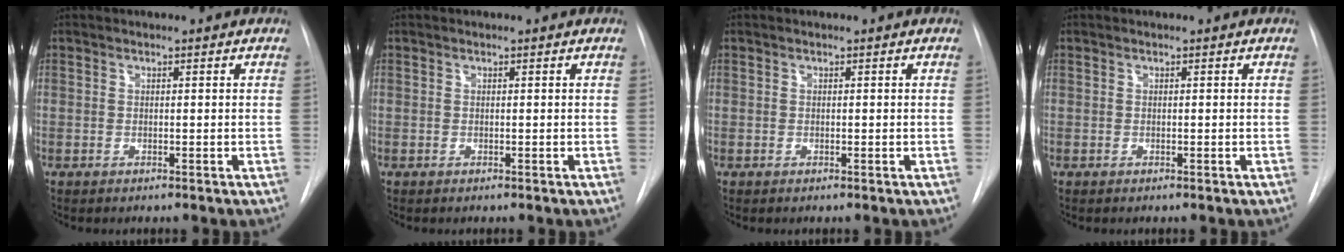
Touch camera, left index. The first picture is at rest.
{"total": 0.0}
{"total": 1.1, "force": [-1.1, -0.2, -0.1], "torque": [0.004, -0.005, -0.014]}
{"total": 0.0}